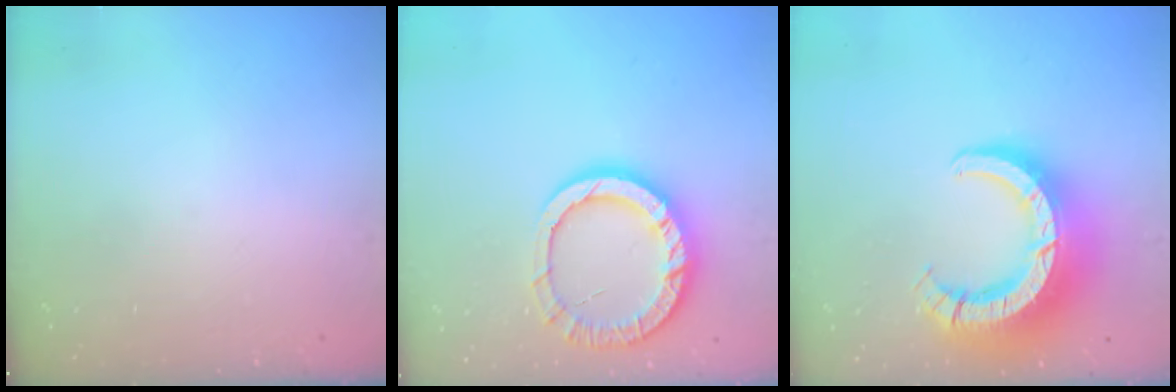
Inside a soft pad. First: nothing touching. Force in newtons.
{"total": 13.2, "press": 13.1, "slide": 1.6}
{"total": 18.5, "press": 18.4, "slide": 1.8}